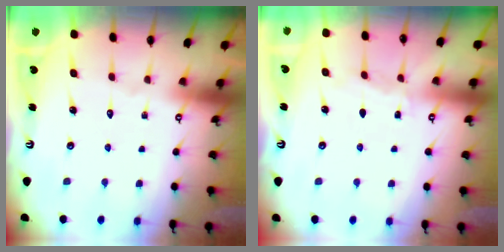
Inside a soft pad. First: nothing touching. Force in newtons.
{"total": 4.9, "press": 4.9, "slide": 0.5}